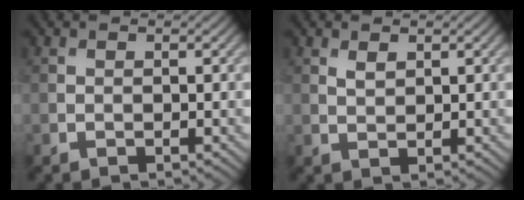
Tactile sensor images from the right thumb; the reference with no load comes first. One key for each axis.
{"total": 1.3, "fx": 0.8, "fy": 0.6, "fz": 0.8, "tx": -0.021, "ty": -0.003, "tz": 0.019}